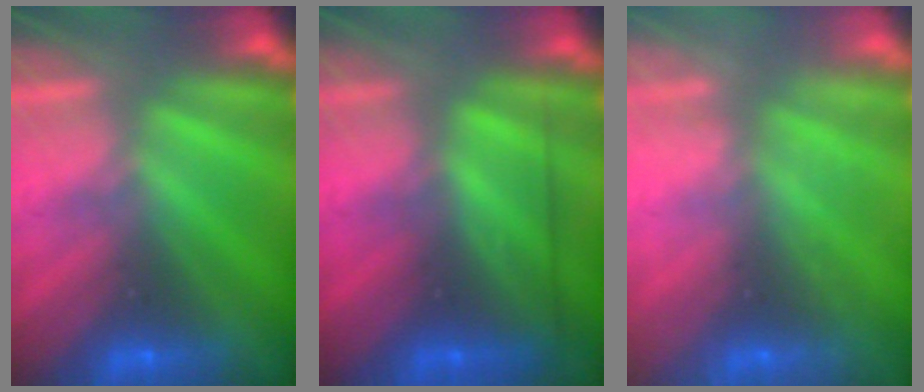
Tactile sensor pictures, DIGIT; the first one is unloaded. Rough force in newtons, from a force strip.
{"total": 2.4}
{"total": 2.1}